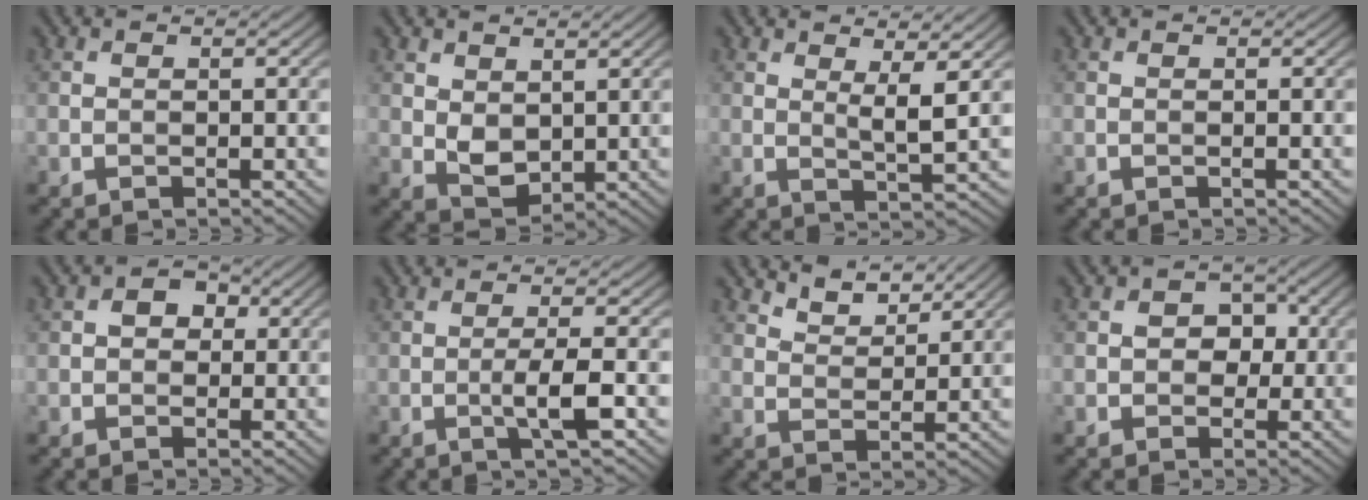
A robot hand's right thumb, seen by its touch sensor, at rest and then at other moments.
{"total": 3.8, "force": [1.4, 2.5, 2.5], "torque": [-0.056, -0.008, 0.032]}
{"total": 3.4, "force": [1.5, 0.4, 3.1], "torque": [-0.065, -0.006, 0.029]}
{"total": 0.0}
{"total": 2.7, "force": [0.3, 2.3, 1.4], "torque": [-0.023, 0.005, -0.002]}
{"total": 3.9, "force": [-1.1, 0.3, 3.8], "torque": [-0.066, 0.009, -0.028]}
{"total": 3.8, "force": [3.3, 1.4, 1.5], "torque": [-0.033, -0.005, 0.070]}
{"total": 3.4, "force": [0.0, 2.8, 1.8], "torque": [-0.021, 0.002, -0.012]}